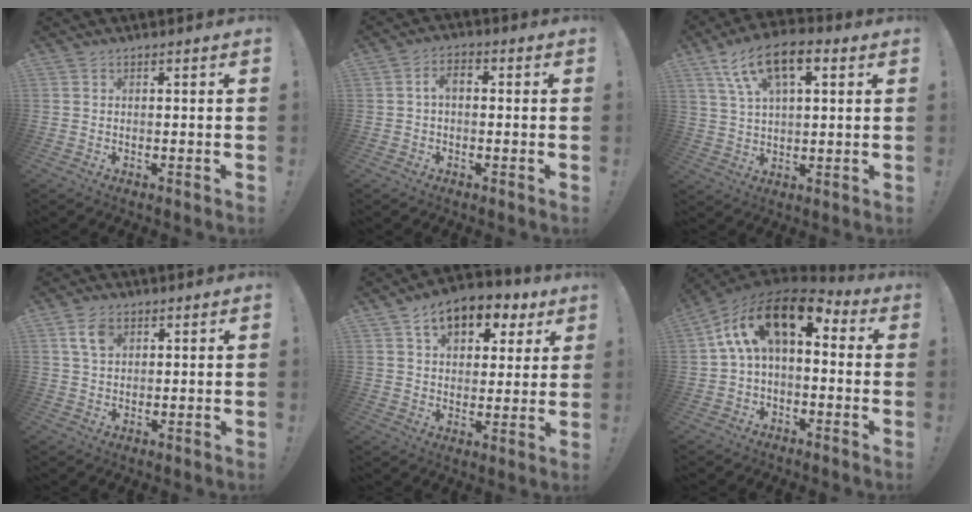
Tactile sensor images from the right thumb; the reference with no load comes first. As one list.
[{"total": 3.5, "force": [-0.2, 1.9, 3.0], "torque": [-0.051, 0.009, -0.007]}, {"total": 13.8, "force": [6.4, 6.8, 10.2], "torque": [-0.177, -0.014, 0.113]}, {"total": 5.9, "force": [2.6, 3.9, 3.7], "torque": [-0.064, 0.002, 0.050]}, {"total": 11.7, "force": [6.3, 7.5, 6.5], "torque": [-0.091, -0.037, 0.113]}, {"total": 16.6, "force": [6.5, 8.1, 13.0], "torque": [-0.239, -0.023, 0.118]}]